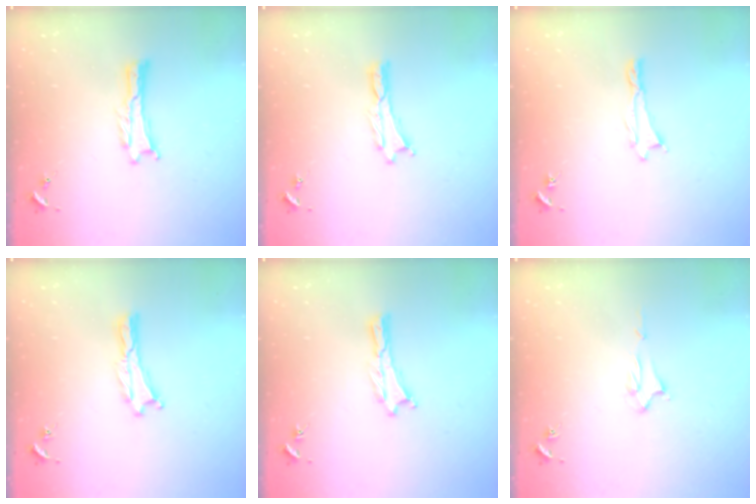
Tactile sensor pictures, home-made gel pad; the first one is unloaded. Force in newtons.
{"total": 0.0}
{"total": 0.5, "press": 0.5, "slide": 0.2}
{"total": 0.0}
{"total": 0.0}
{"total": 1.4, "press": 1.4, "slide": 0.2}